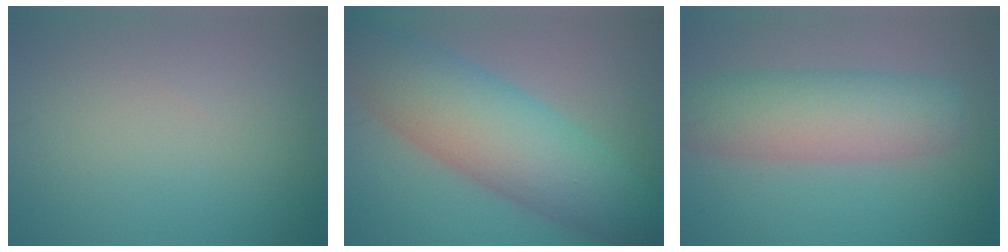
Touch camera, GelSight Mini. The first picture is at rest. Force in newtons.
{"total": 10.4, "press": 10.4, "slide": 0.3}
{"total": 7.3, "press": 7.3, "slide": 0.0}